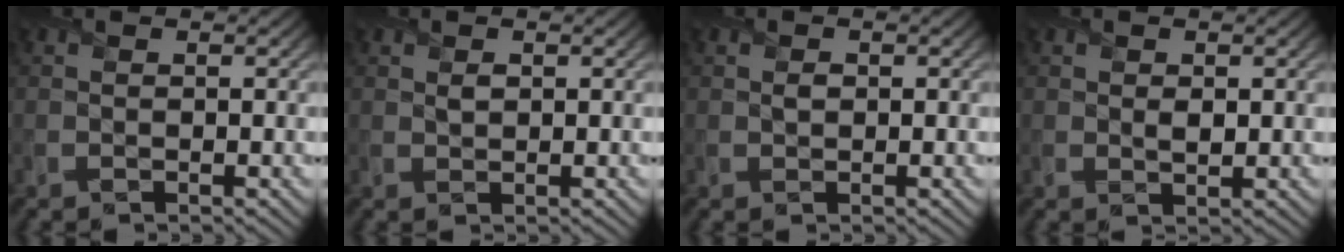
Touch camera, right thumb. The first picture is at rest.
{"total": 0.9, "force": [0.4, 0.7, 0.5], "torque": [-0.011, -0.004, 0.009]}
{"total": 0.8, "force": [0.1, 0.6, 0.4], "torque": [-0.009, -0.003, 0.000]}
{"total": 1.4, "force": [0.3, 1.0, 0.9], "torque": [-0.020, -0.006, 0.006]}